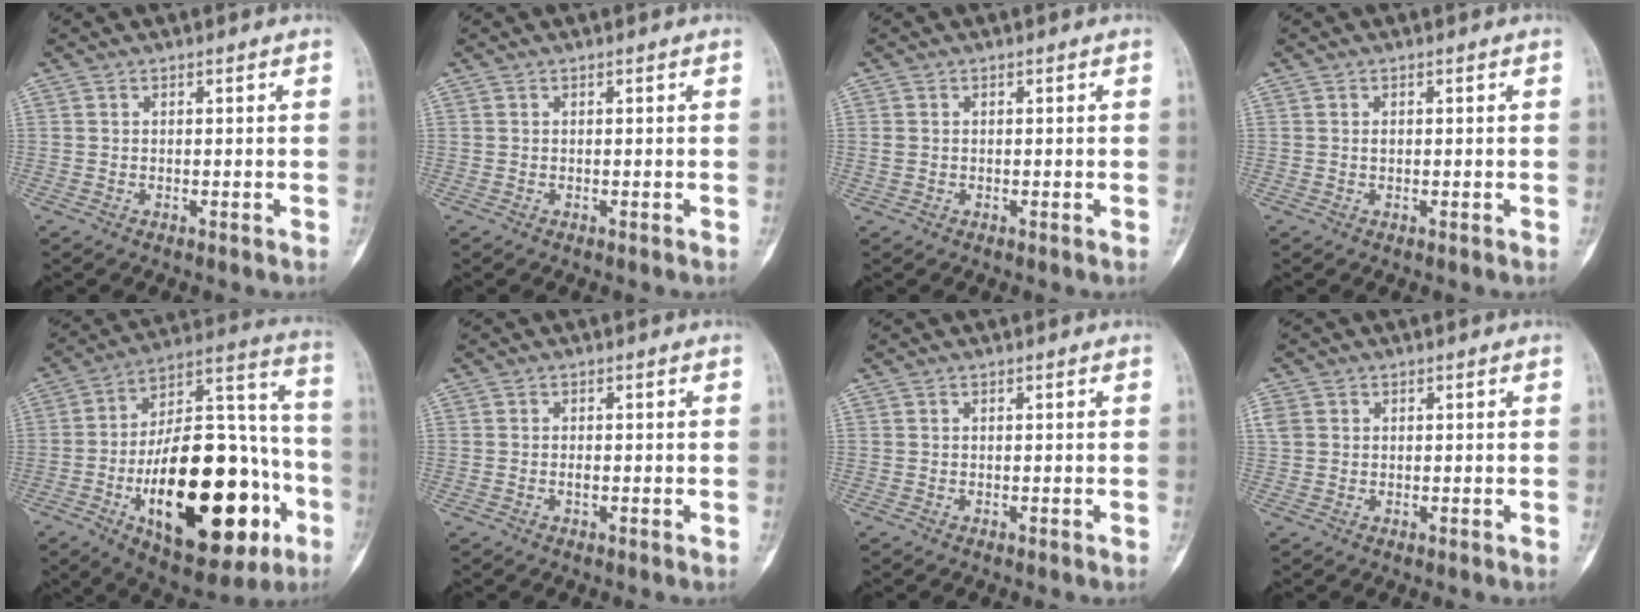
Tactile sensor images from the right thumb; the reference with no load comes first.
{"total": 0.0}
{"total": 1.2, "force": [0.0, 1.0, 0.7], "torque": [-0.017, -0.001, 0.000]}
{"total": 0.7, "force": [0.1, 0.5, 0.5], "torque": [-0.009, 0.001, 0.001]}
{"total": 33.9, "force": [-10.7, 15.3, 28.3], "torque": [-0.424, 0.046, -0.151]}
{"total": 0.9, "force": [-0.2, 0.5, 0.7], "torque": [-0.013, 0.001, -0.005]}
{"total": 0.0}
{"total": 3.1, "force": [0.9, 2.7, 1.4], "torque": [-0.032, 0.010, 0.023]}